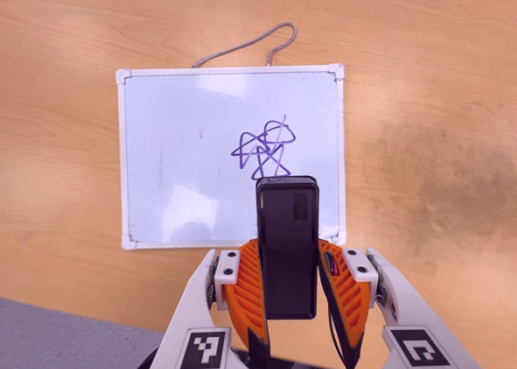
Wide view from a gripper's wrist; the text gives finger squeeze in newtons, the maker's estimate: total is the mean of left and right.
{"total": 3.8, "left": 2.5, "right": 5.0}